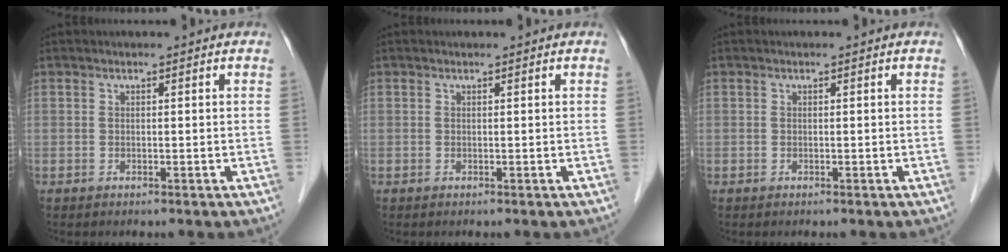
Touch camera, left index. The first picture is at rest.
{"total": 0.0}
{"total": 0.0}